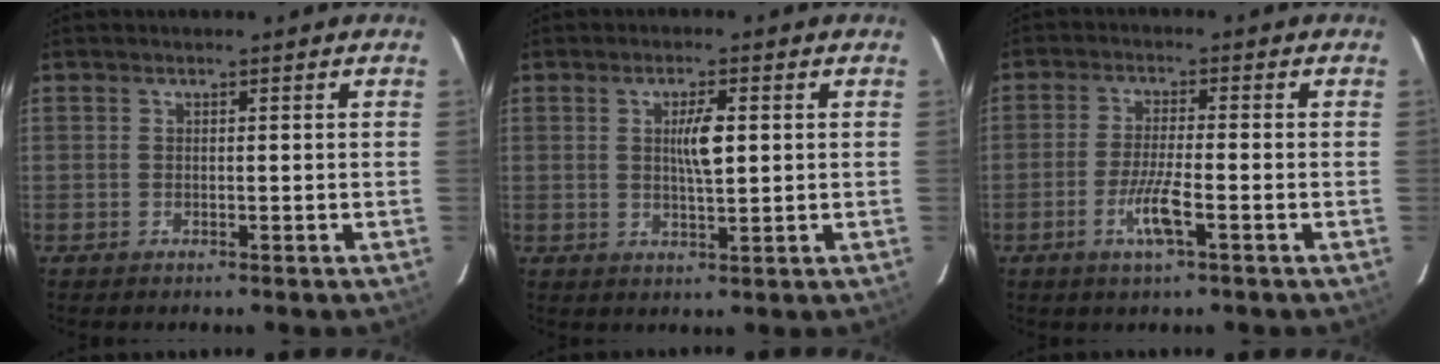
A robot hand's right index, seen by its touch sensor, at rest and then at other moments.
{"total": 4.4, "force": [0.8, 0.7, 4.3], "torque": [-0.075, 0.001, 0.013]}
{"total": 5.3, "force": [-2.3, 0.2, 4.8], "torque": [-0.094, -0.007, -0.043]}